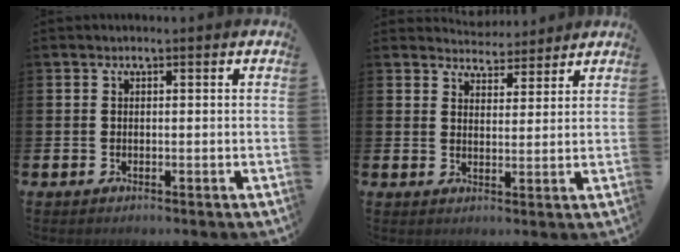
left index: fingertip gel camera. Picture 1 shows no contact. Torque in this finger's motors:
{"motor_torque": [0.95, -1.19, 0.02, 0.00]}